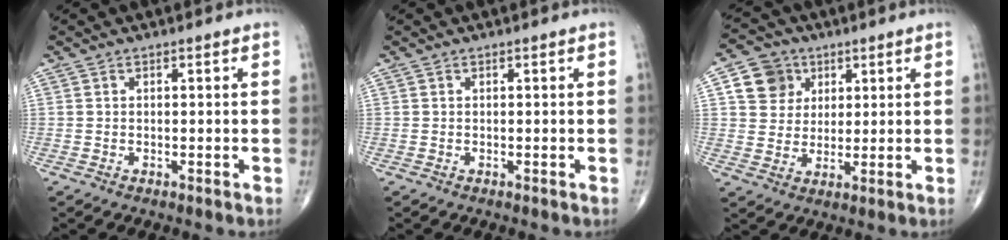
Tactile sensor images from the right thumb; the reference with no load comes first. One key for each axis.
{"total": 0.0}
{"total": 8.1, "fx": 3.0, "fy": 7.1, "fz": 2.5, "tx": -0.011, "ty": -0.006, "tz": 0.053}